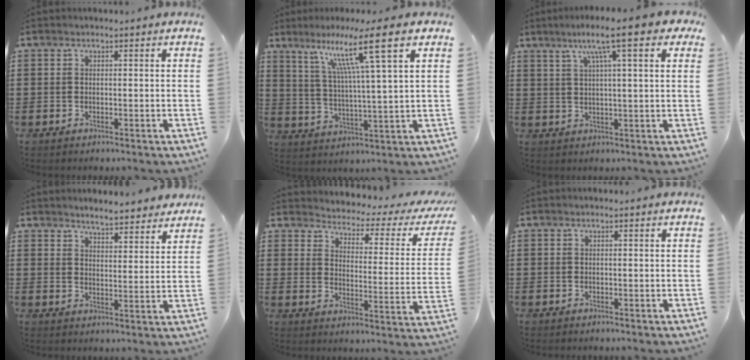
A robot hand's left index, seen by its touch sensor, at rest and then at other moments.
{"total": 11.8, "force": [7.0, -0.2, 9.5], "torque": [-0.185, -0.017, 0.107]}
{"total": 9.5, "force": [5.2, 1.1, 7.9], "torque": [-0.150, 0.000, 0.083]}
{"total": 4.1, "force": [4.1, 0.3, 0.2], "torque": [-0.020, -0.017, 0.075]}
{"total": 2.4, "force": [2.2, 0.5, 1.0], "torque": [-0.038, -0.023, 0.027]}
{"total": 0.0}